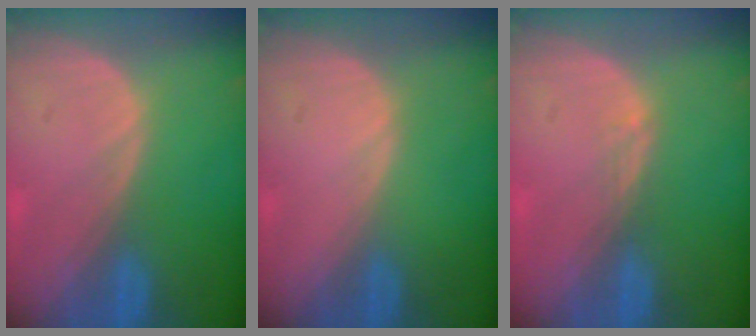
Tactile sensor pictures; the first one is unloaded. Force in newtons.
{"total": 0.0}
{"total": 1.0, "press": 0.7, "slide": 0.7}